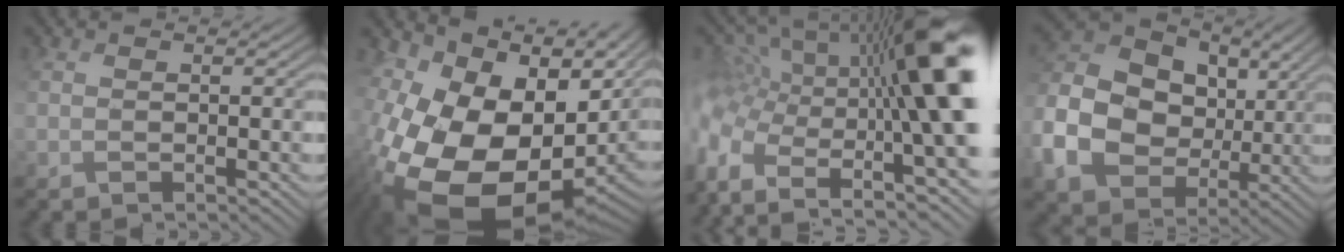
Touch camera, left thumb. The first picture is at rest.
{"total": 20.7, "force": [-4.3, 13.8, 14.9], "torque": [-0.280, -0.036, -0.029]}
{"total": 18.0, "force": [-2.6, 8.0, 15.9], "torque": [-0.272, -0.020, -0.021]}
{"total": 14.6, "force": [-0.4, 11.6, 8.9], "torque": [-0.233, -0.003, -0.009]}